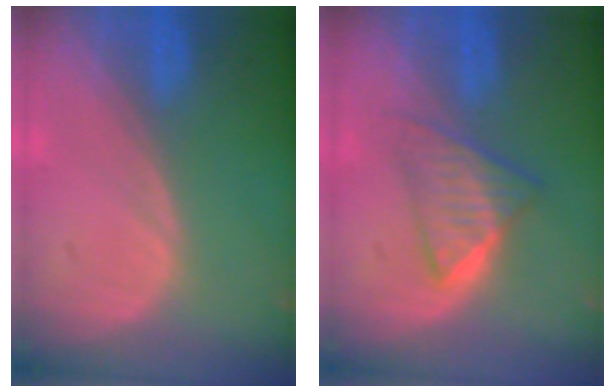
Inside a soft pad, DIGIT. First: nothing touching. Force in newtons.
{"total": 6.3, "press": 5.5, "slide": 3.1}